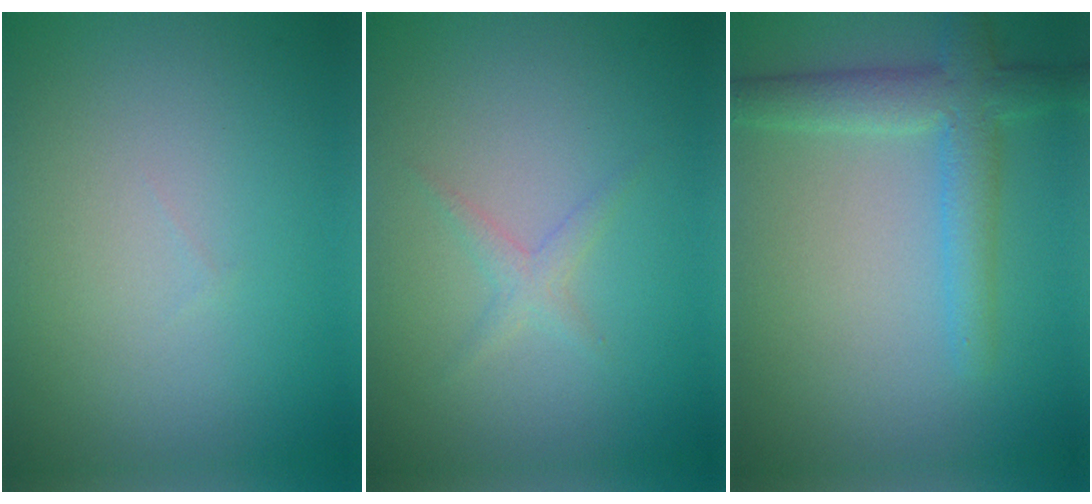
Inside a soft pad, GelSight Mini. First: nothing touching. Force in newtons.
{"total": 1.3, "press": 1.3, "slide": 0.1}
{"total": 4.1, "press": 4.1, "slide": 0.1}